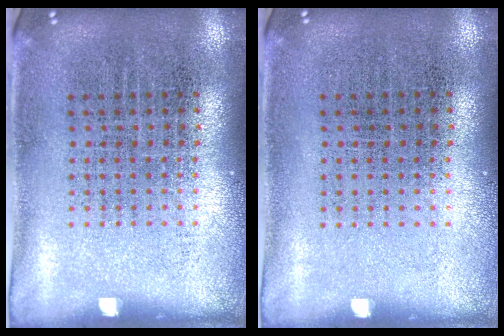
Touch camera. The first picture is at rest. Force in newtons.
{"total": 0.0}